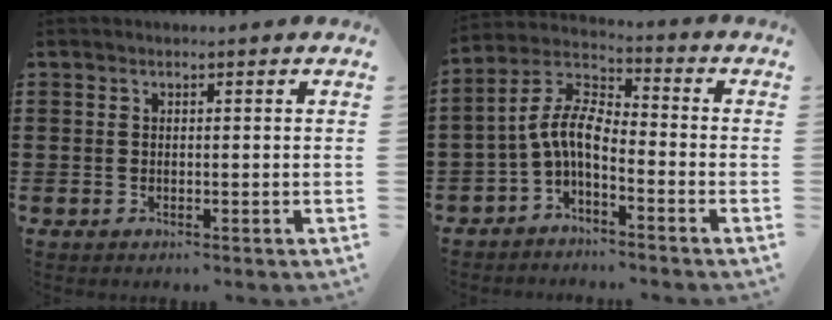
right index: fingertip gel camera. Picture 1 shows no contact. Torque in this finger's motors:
{"motor_torque": [1.38, -0.76, 0.81, 0.21]}